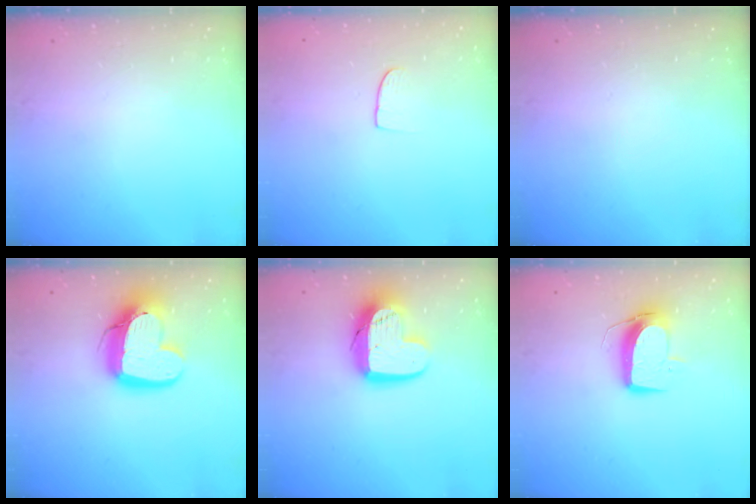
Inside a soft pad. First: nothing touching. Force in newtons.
{"total": 5.6, "press": 5.5, "slide": 0.5}
{"total": 0.0}
{"total": 18.9, "press": 18.8, "slide": 1.6}
{"total": 14.4, "press": 14.3, "slide": 1.4}
{"total": 10.3, "press": 10.3, "slide": 0.8}